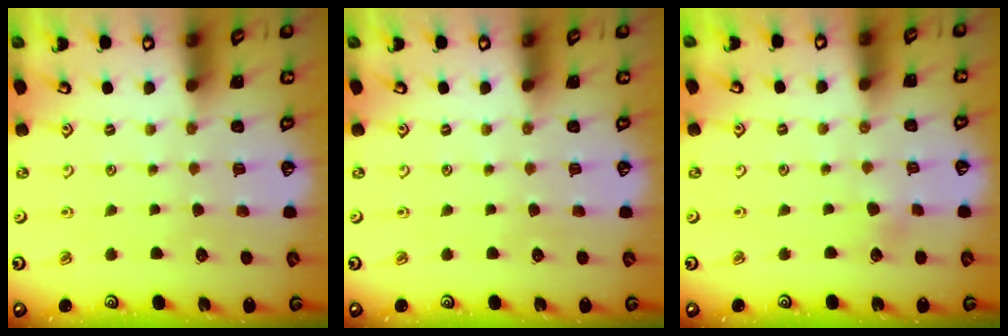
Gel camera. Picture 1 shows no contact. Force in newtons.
{"total": 0.0}
{"total": 2.5, "press": 2.5, "slide": 0.2}